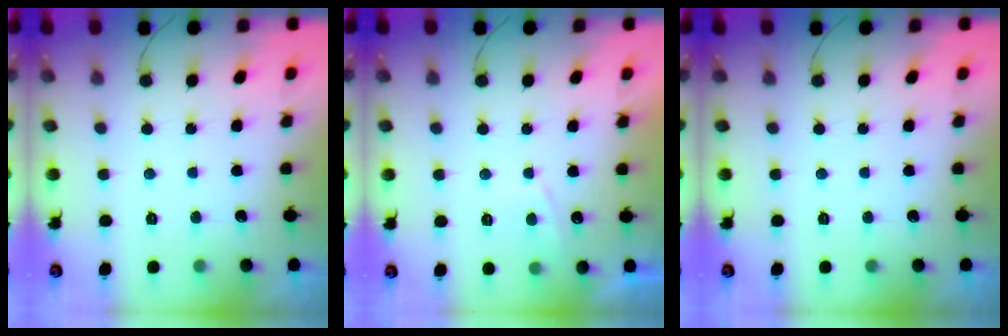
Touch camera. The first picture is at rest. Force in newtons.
{"total": 1.8, "press": 1.7, "slide": 0.7}
{"total": 0.0}